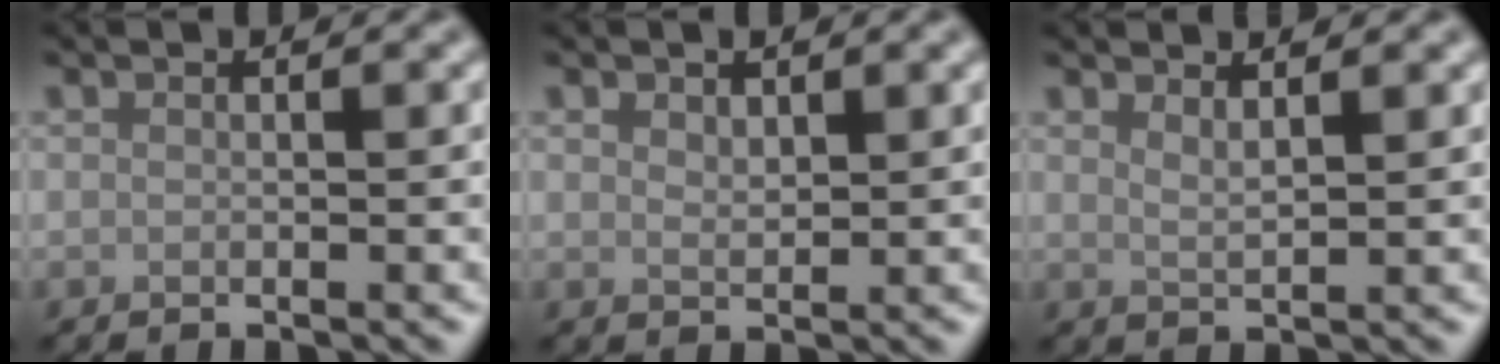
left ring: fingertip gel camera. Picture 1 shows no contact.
{"total": 1.4, "force": [0.9, 0.7, 0.8], "torque": [-0.016, -0.001, 0.020]}
{"total": 1.7, "force": [1.3, 0.5, 1.0], "torque": [-0.012, -0.001, 0.021]}